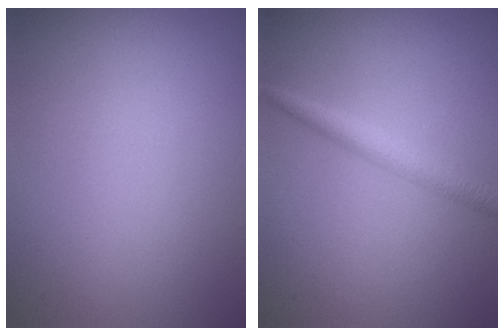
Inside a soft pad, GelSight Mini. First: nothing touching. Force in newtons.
{"total": 2.1, "press": 2.1, "slide": 0.0}